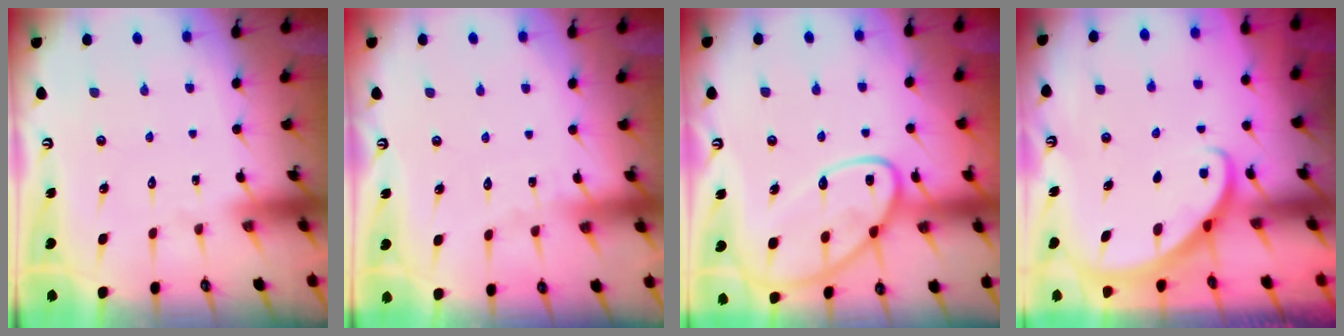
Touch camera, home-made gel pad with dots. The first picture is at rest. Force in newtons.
{"total": 3.4, "press": 3.3, "slide": 0.3}
{"total": 14.8, "press": 14.8, "slide": 1.1}
{"total": 2.7, "press": 2.7, "slide": 0.2}